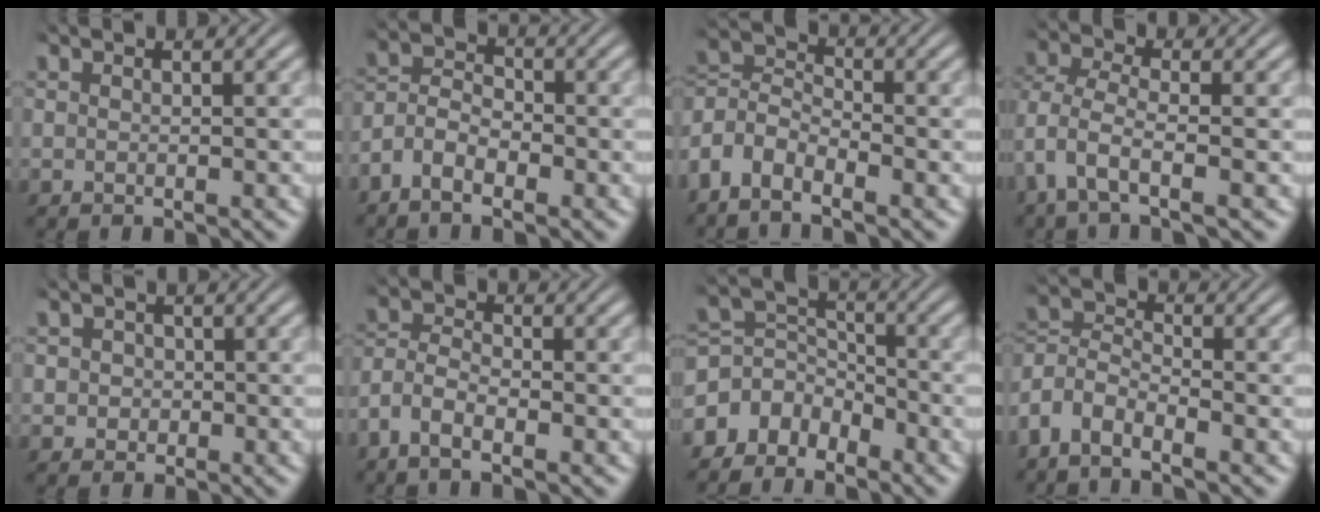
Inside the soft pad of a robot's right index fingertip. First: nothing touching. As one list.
[{"total": 5.5, "force": [-1.6, 4.6, 2.6], "torque": [-0.059, -0.007, -0.040]}, {"total": 6.7, "force": [-1.0, 6.0, 2.8], "torque": [-0.091, -0.015, -0.029]}, {"total": 3.3, "force": [-0.6, 2.1, 2.4], "torque": [-0.089, -0.029, 0.000]}, {"total": 2.4, "force": [-0.3, 2.3, 0.4], "torque": [-0.006, 0.004, -0.013]}, {"total": 4.9, "force": [-1.4, 4.1, 2.4], "torque": [-0.069, -0.011, -0.033]}, {"total": 7.6, "force": [-1.4, 6.5, 3.6], "torque": [-0.082, -0.016, -0.031]}, {"total": 7.0, "force": [-1.6, 6.2, 2.7], "torque": [-0.088, -0.019, -0.042]}]